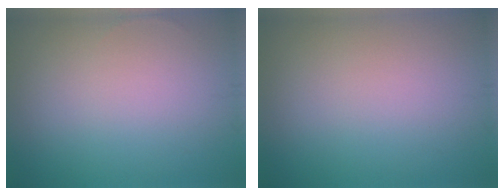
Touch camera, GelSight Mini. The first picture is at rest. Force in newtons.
{"total": 0.0}